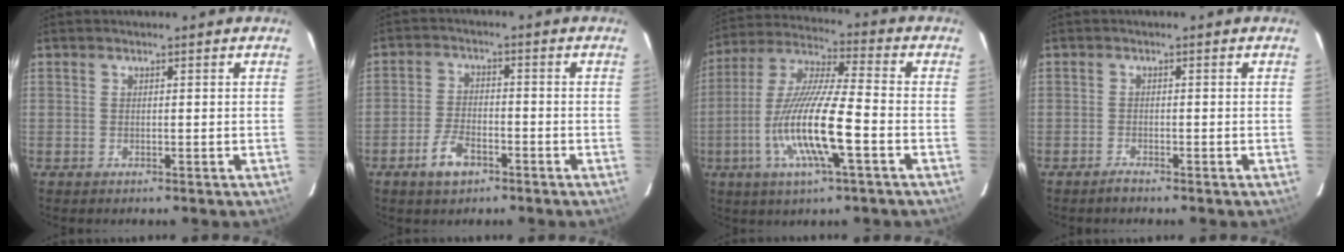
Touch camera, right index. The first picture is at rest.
{"total": 6.1, "force": [-3.6, 3.1, 3.8], "torque": [-0.086, 0.003, -0.063]}
{"total": 15.9, "force": [-5.1, 1.7, 15.0], "torque": [-0.302, -0.009, -0.102]}
{"total": 1.2, "force": [-1.1, 0.1, 0.4], "torque": [-0.007, -0.001, -0.022]}